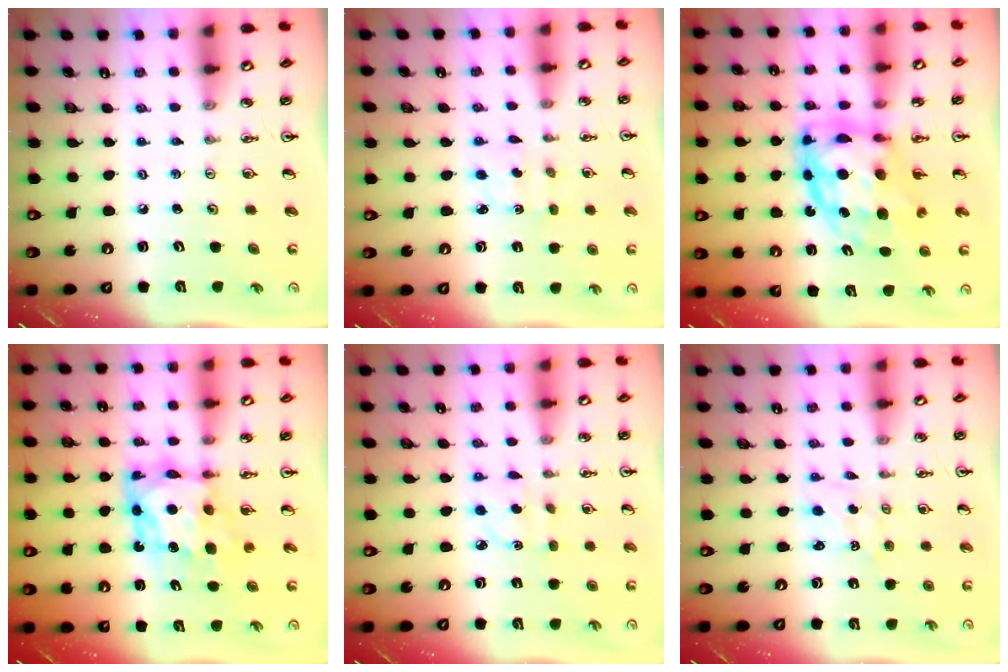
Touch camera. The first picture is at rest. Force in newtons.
{"total": 2.1, "press": 2.0, "slide": 0.6}
{"total": 12.5, "press": 12.4, "slide": 1.5}
{"total": 8.1, "press": 8.1, "slide": 0.8}
{"total": 2.0, "press": 2.0, "slide": 0.4}
{"total": 1.1, "press": 0.9, "slide": 0.6}